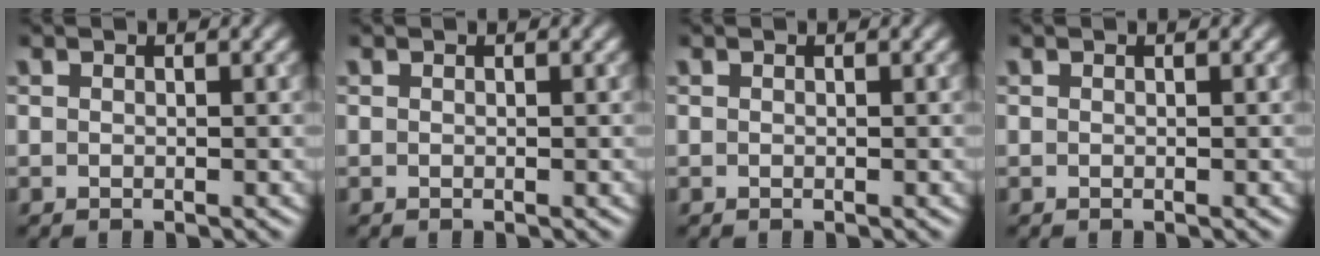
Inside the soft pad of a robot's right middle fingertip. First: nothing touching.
{"total": 0.0}
{"total": 0.0}
{"total": 0.0}